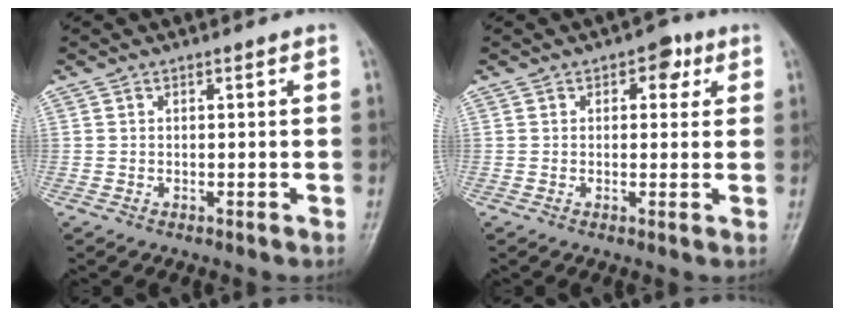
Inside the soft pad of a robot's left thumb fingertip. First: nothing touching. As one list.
[{"total": 4.2, "force": [1.8, 2.7, 2.7], "torque": [-0.009, 0.000, 0.016]}]